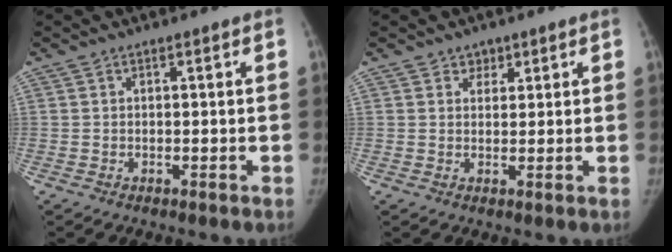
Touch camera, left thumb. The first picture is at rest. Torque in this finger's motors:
{"motor_torque": [-0.04, 0.08, -0.26, 0.14, -0.07]}